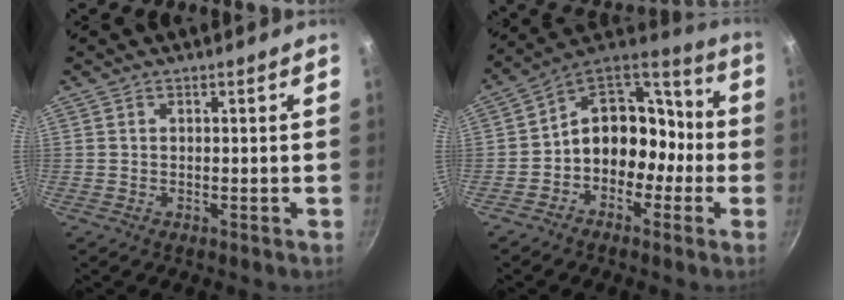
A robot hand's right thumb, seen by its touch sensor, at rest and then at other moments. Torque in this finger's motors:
{"motor_torque": [-0.33, 0.90, 0.15, 0.06, 0.09]}